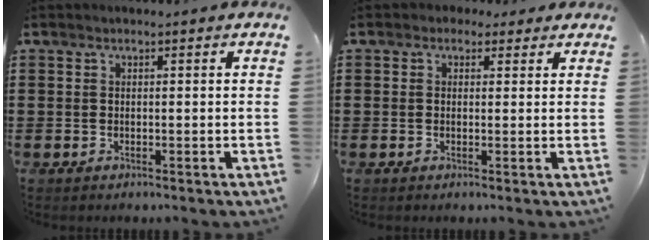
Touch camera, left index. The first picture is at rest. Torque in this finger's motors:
{"motor_torque": [2.14, 0.00, 0.21, -0.04]}